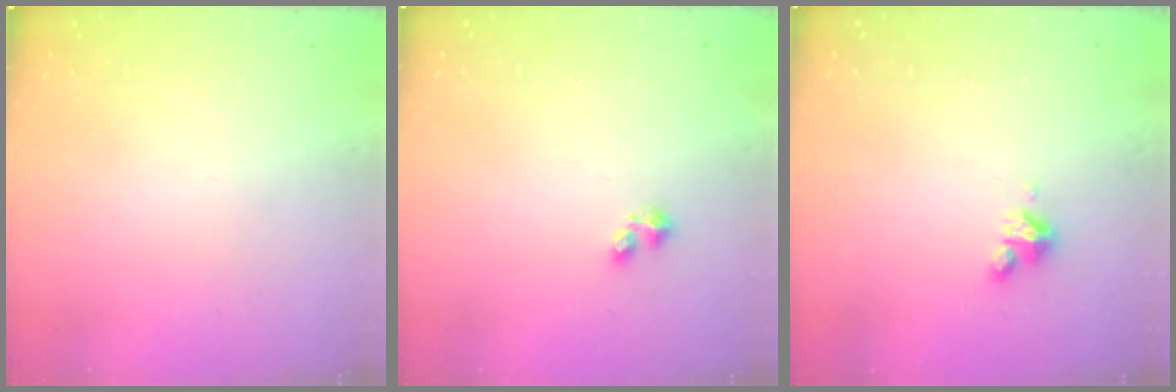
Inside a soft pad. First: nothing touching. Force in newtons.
{"total": 2.4, "press": 2.3, "slide": 0.6}
{"total": 4.4, "press": 4.4, "slide": 0.4}